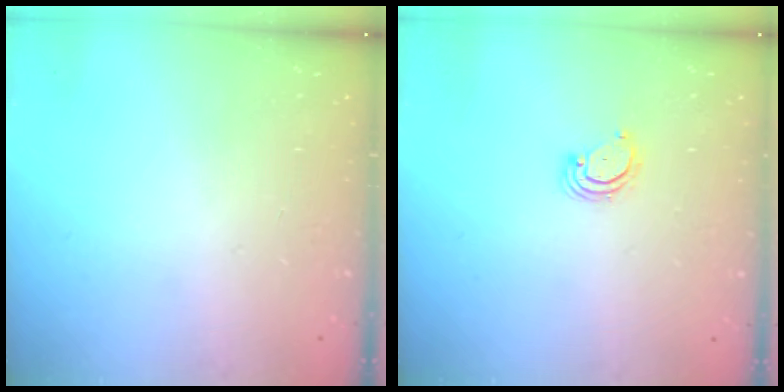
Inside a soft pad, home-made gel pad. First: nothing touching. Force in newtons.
{"total": 2.9, "press": 2.9, "slide": 0.3}